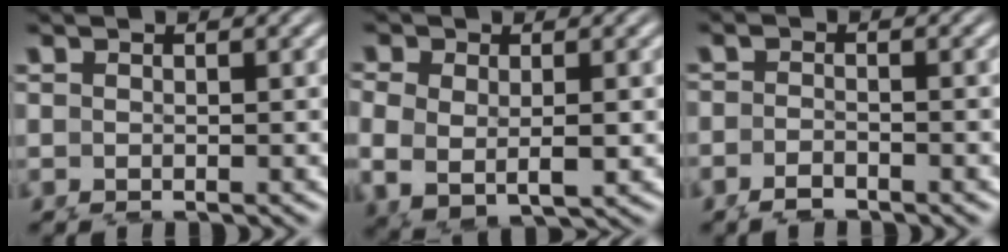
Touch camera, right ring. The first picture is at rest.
{"total": 3.8, "force": [0.6, 2.6, 2.7], "torque": [-0.071, -0.021, 0.025]}
{"total": 1.0, "force": [-1.0, -0.1, 0.2], "torque": [0.000, 0.000, -0.016]}